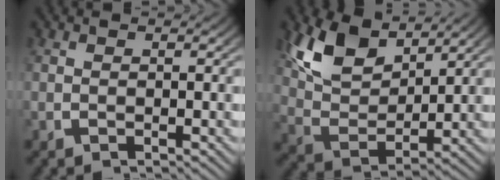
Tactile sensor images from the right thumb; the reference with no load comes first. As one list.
[{"total": 7.8, "force": [3.5, 4.3, 5.4], "torque": [-0.122, -0.013, 0.070]}]